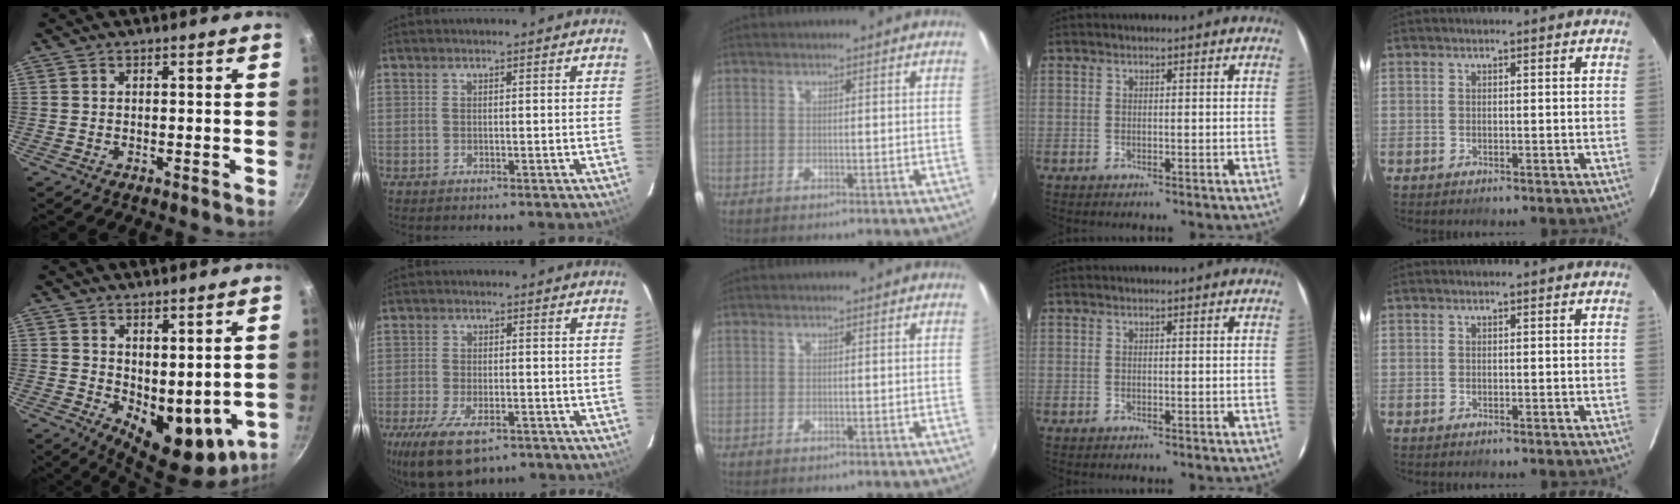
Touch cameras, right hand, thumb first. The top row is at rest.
{"thumb": {"total": 10.6, "force": [2.0, 6.0, 8.6], "torque": [-0.095, -0.035, 0.047]}, "index": {"total": 12.5, "force": [-8.0, 5.2, 8.0], "torque": [-0.182, -0.036, -0.135]}}